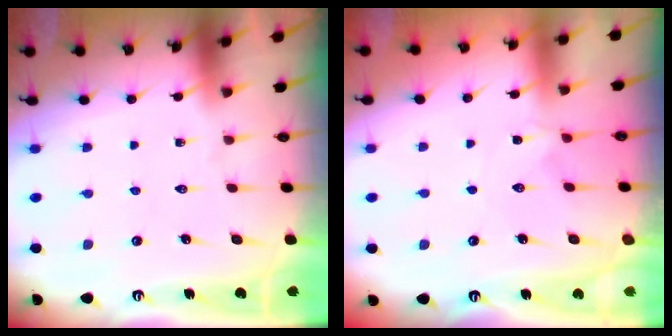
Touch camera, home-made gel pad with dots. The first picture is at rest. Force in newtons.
{"total": 1.2, "press": 1.2, "slide": 0.4}